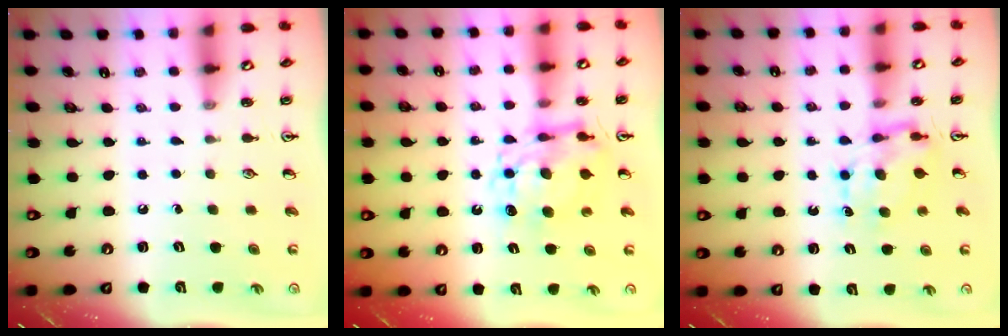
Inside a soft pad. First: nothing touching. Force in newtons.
{"total": 10.4, "press": 10.3, "slide": 0.9}
{"total": 6.5, "press": 6.4, "slide": 0.6}